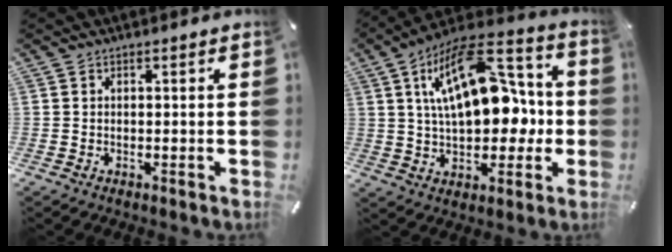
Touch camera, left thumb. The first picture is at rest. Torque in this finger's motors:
{"motor_torque": [2.57, 2.44, 1.67, -1.10, 0.51]}